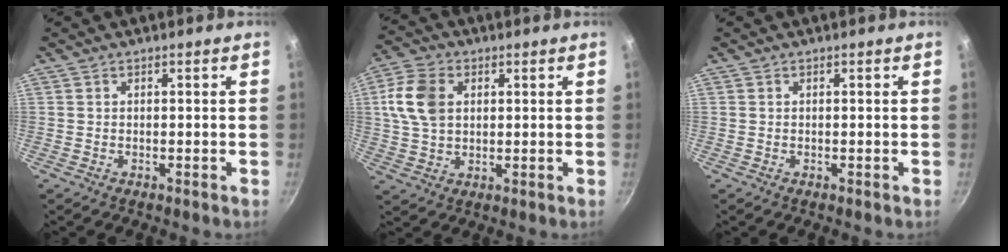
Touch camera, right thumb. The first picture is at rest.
{"total": 9.9, "force": [2.2, 7.0, 6.7], "torque": [-0.117, 0.006, 0.036]}
{"total": 0.0}